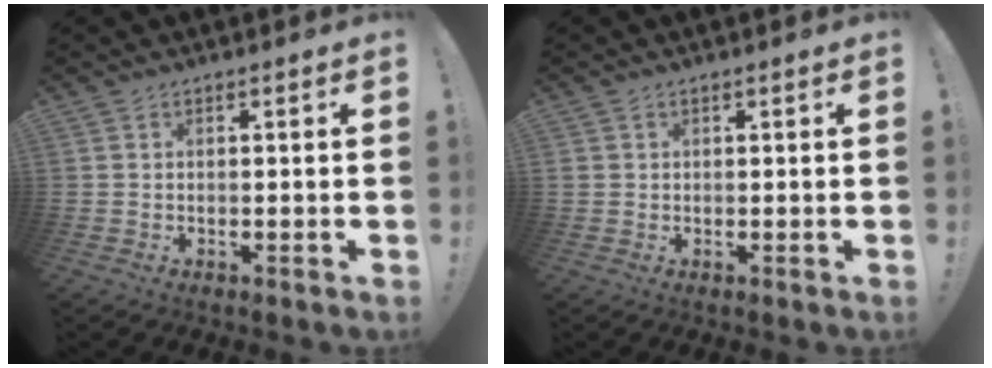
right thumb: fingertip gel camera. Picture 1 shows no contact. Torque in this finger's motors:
{"motor_torque": [-0.10, 0.12, 0.03, 0.03, 0.00]}